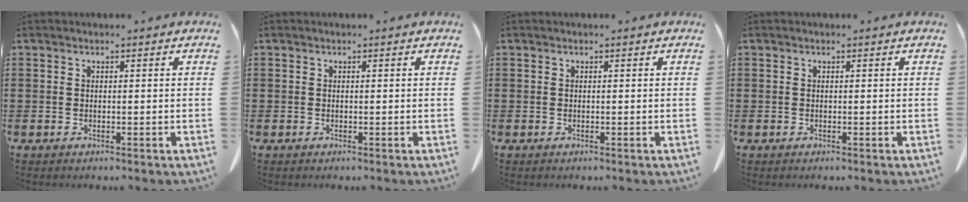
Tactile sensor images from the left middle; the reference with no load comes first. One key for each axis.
{"total": 0.0}
{"total": 0.0}
{"total": 0.0}